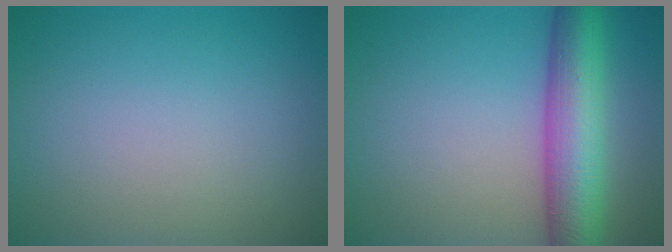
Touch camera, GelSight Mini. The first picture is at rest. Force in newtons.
{"total": 8.7, "press": 8.7, "slide": 0.4}